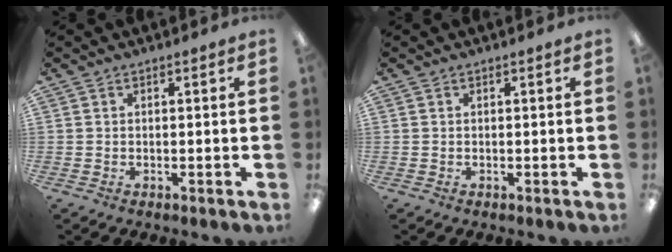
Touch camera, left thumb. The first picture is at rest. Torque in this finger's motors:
{"motor_torque": [-0.02, -0.02, 0.06, 0.02, 0.00]}